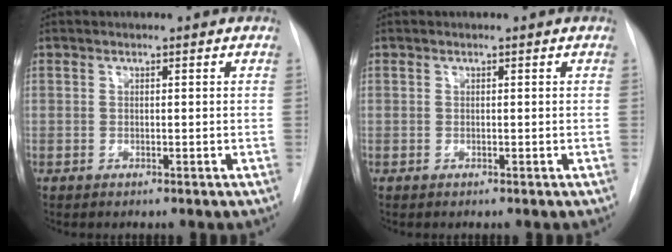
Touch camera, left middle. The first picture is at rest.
{"total": 0.0}